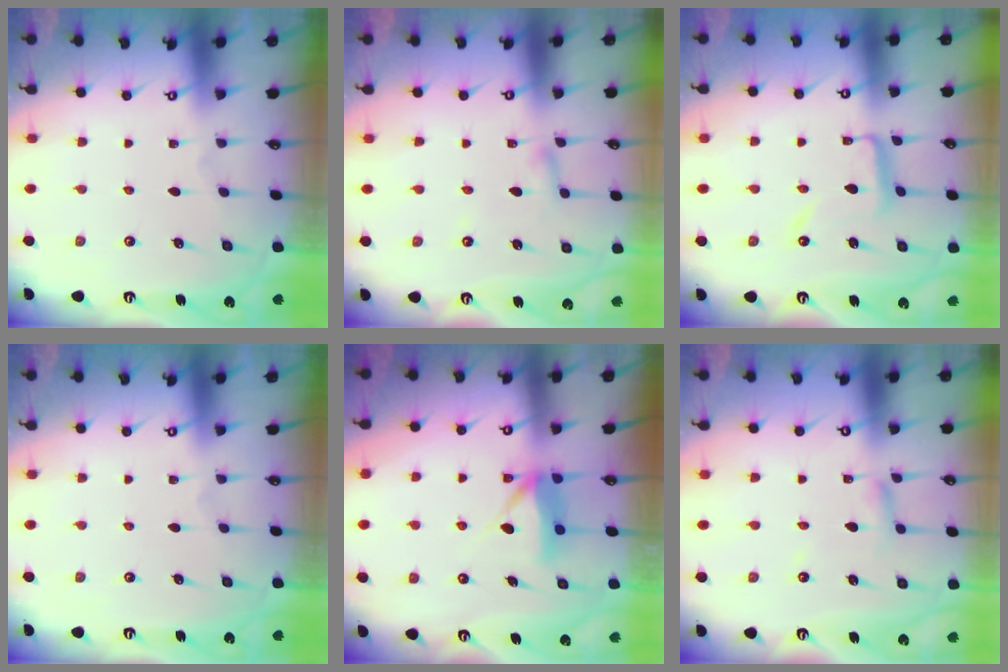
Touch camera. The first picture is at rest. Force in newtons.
{"total": 2.7, "press": 2.7, "slide": 0.1}
{"total": 11.1, "press": 11.0, "slide": 0.9}
{"total": 0.0}
{"total": 8.0, "press": 8.0, "slide": 0.5}
{"total": 4.6, "press": 4.6, "slide": 0.4}